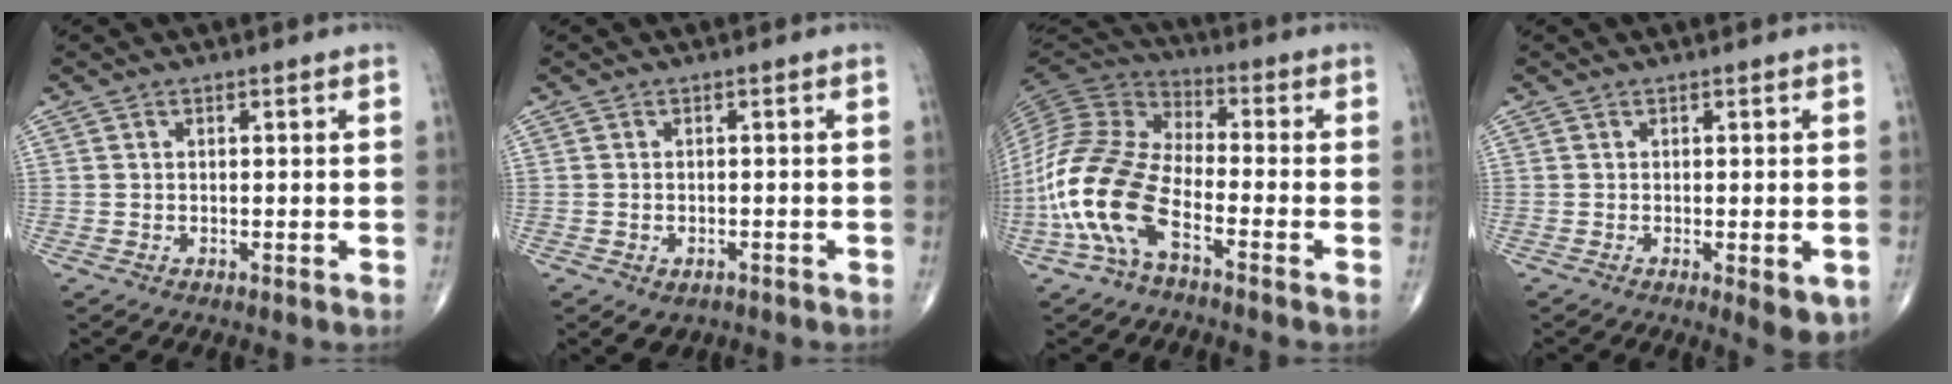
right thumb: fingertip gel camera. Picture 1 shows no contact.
{"total": 2.9, "force": [-1.6, 2.0, 1.4], "torque": [-0.014, 0.007, -0.014]}
{"total": 16.2, "force": [-6.6, 7.4, 12.8], "torque": [-0.279, 0.043, -0.140]}
{"total": 4.7, "force": [-1.4, 1.5, 4.3], "torque": [-0.048, -0.010, -0.014]}